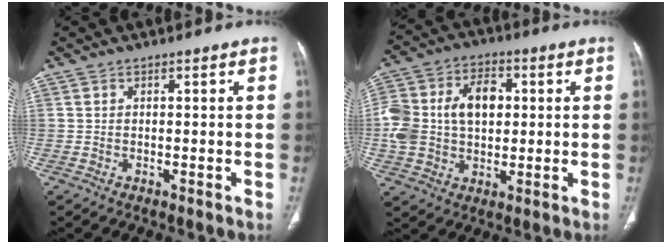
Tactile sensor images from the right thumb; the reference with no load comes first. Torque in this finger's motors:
{"motor_torque": [1.86, 1.78, 1.41, 0.15, 0.14]}